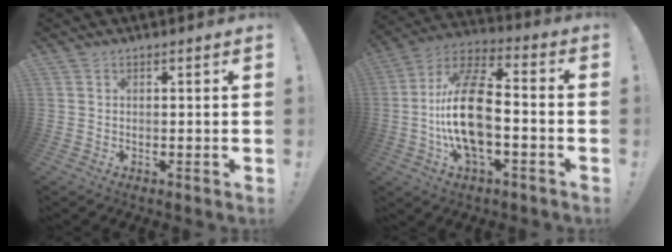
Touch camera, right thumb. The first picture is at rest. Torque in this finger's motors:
{"motor_torque": [2.24, 2.77, 0.27, 0.01, 0.27]}